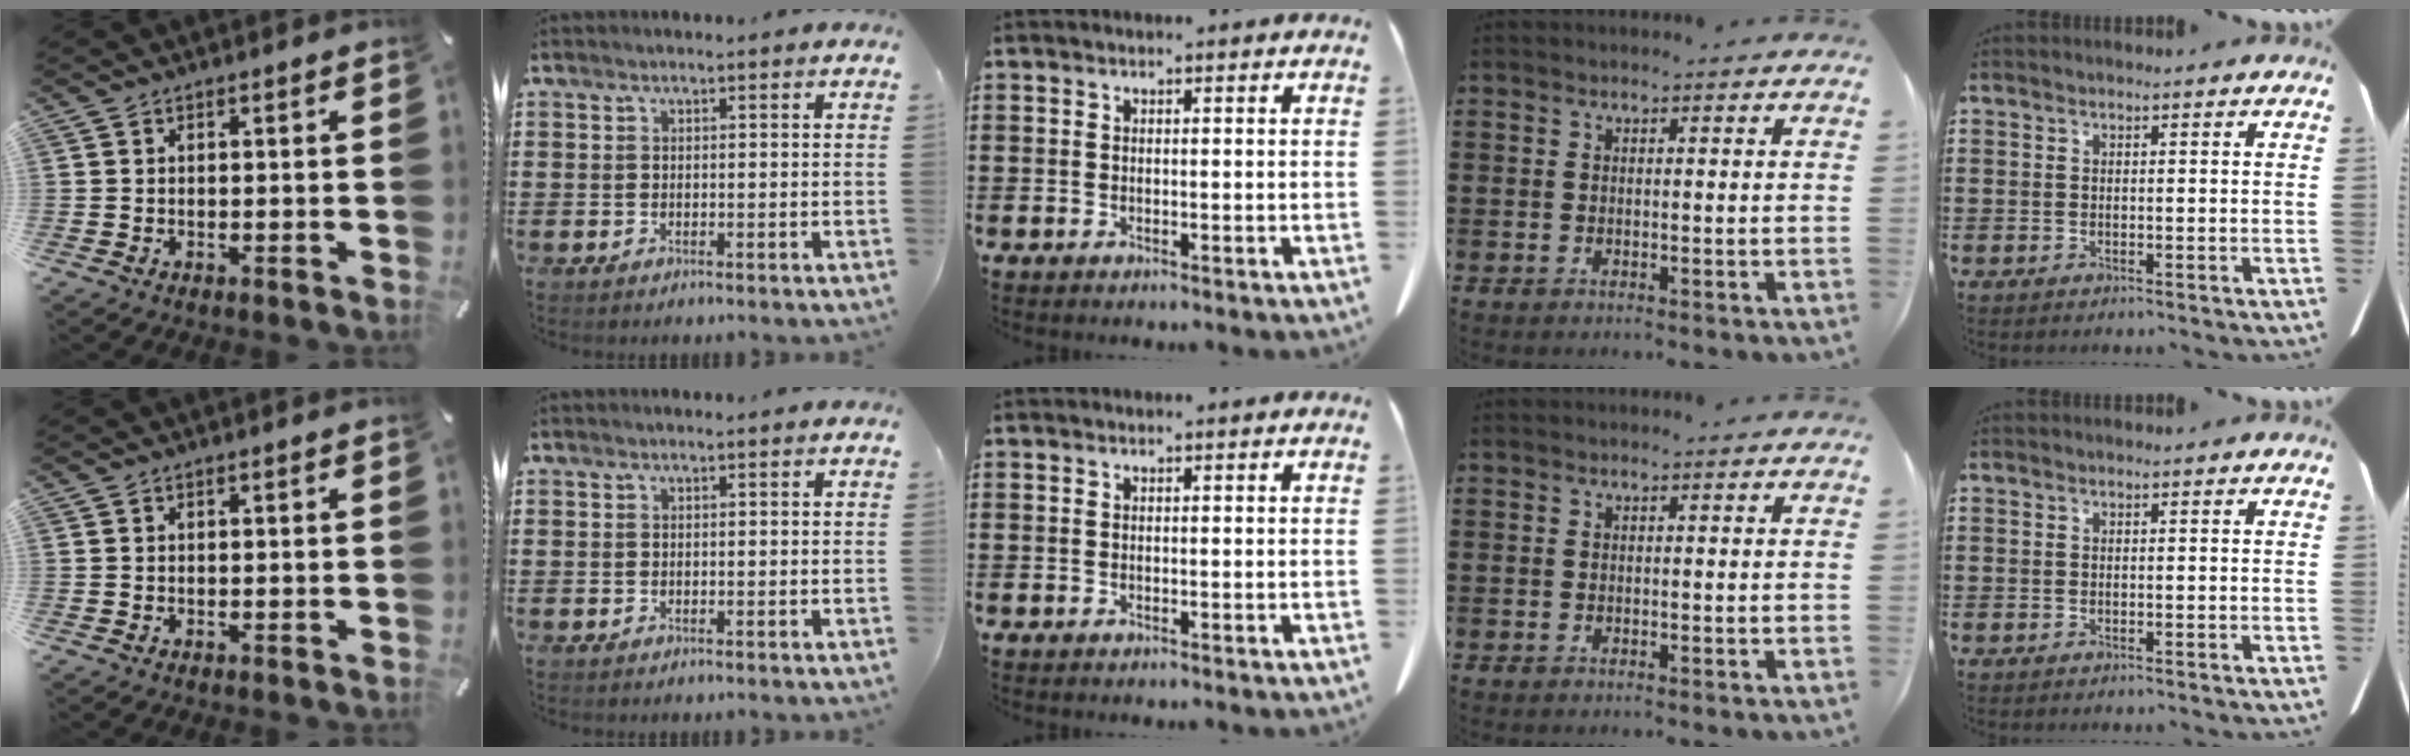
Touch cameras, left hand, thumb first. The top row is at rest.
{}